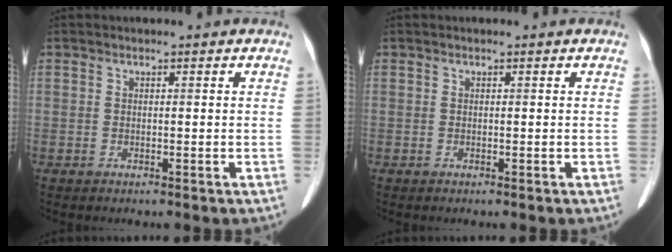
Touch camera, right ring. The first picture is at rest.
{"total": 0.0}